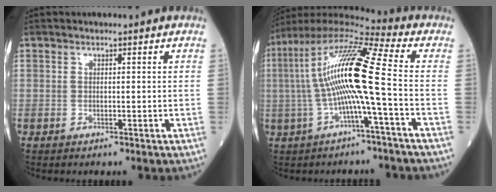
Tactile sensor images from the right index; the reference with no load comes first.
{"total": 14.5, "force": [-1.1, -0.3, 14.5], "torque": [-0.280, 0.030, -0.032]}